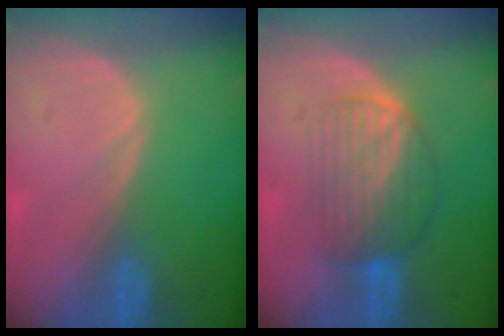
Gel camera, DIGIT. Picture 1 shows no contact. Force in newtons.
{"total": 6.5, "press": 6.3, "slide": 1.7}